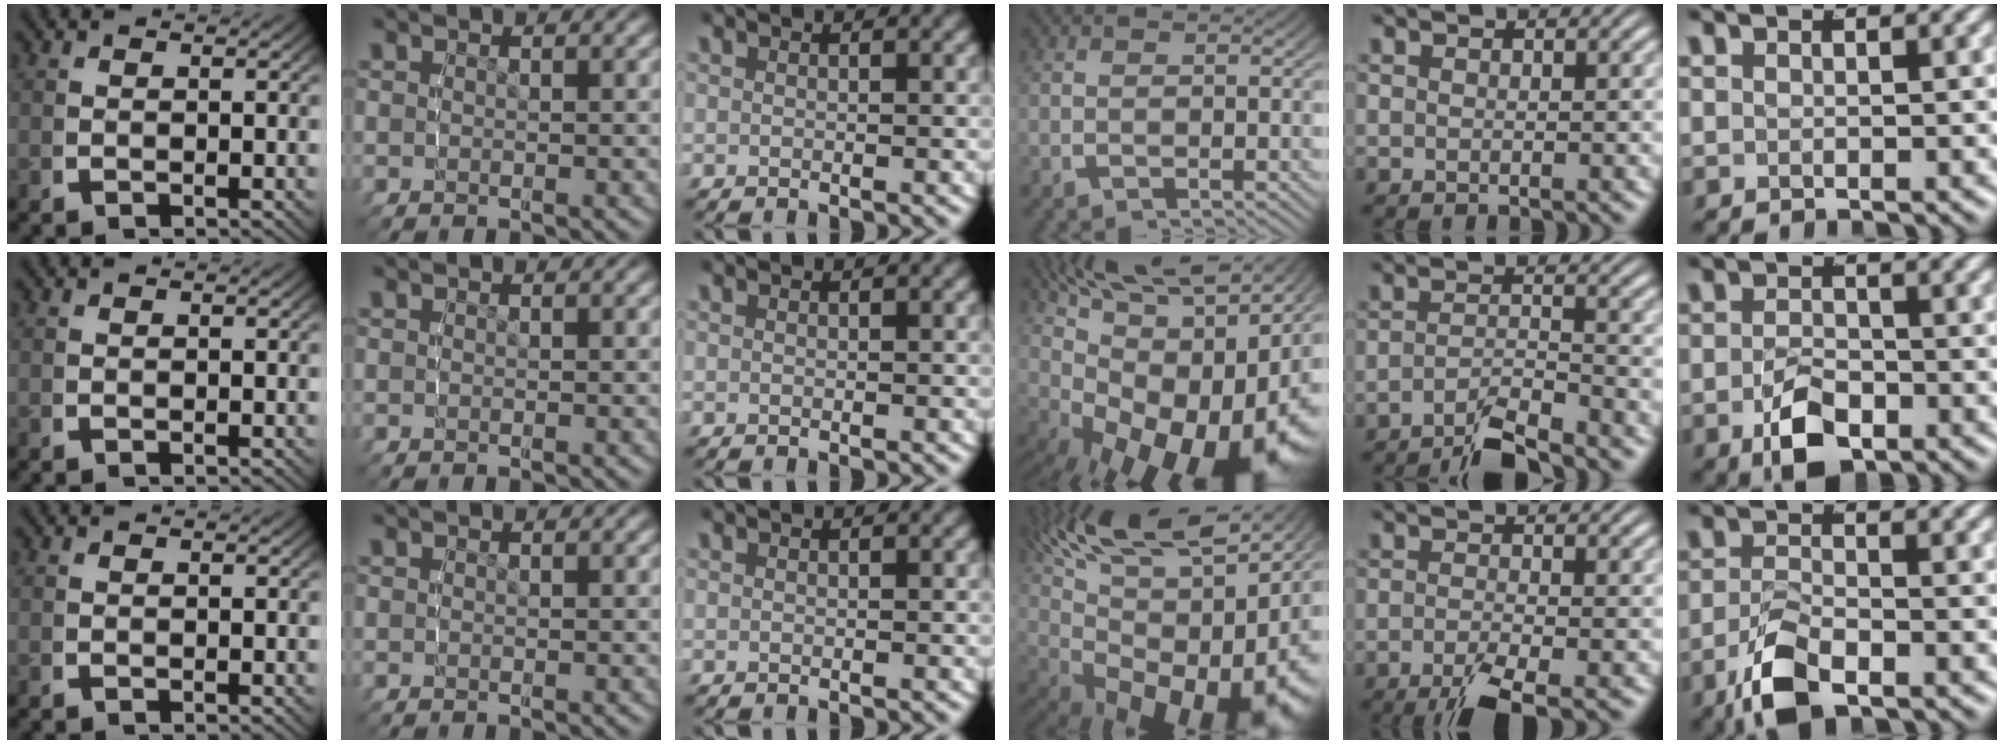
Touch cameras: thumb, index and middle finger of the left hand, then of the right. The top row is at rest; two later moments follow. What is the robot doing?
{"motion": "lift_and_place", "object": "glasses"}